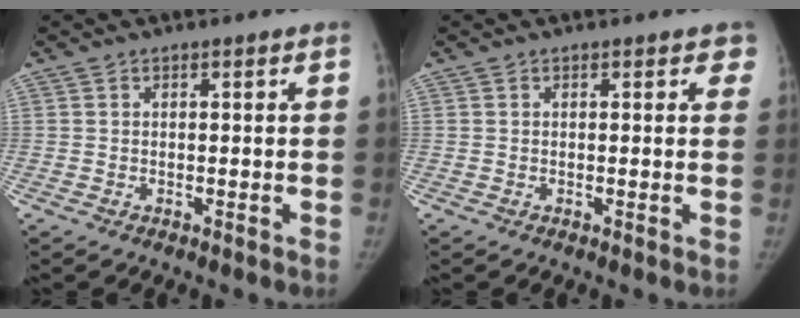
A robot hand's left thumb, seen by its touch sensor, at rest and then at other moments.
{"total": 2.1, "force": [1.4, 1.2, 0.9], "torque": [0.017, -0.002, 0.005]}